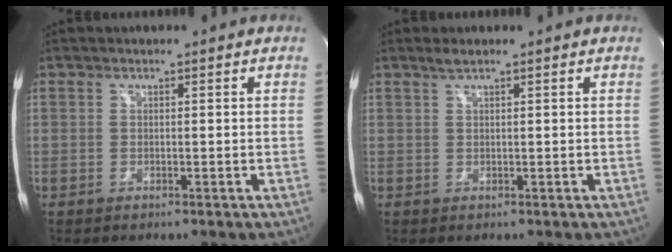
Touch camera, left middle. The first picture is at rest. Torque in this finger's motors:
{"motor_torque": [0.16, -0.08, -0.02, 0.01]}